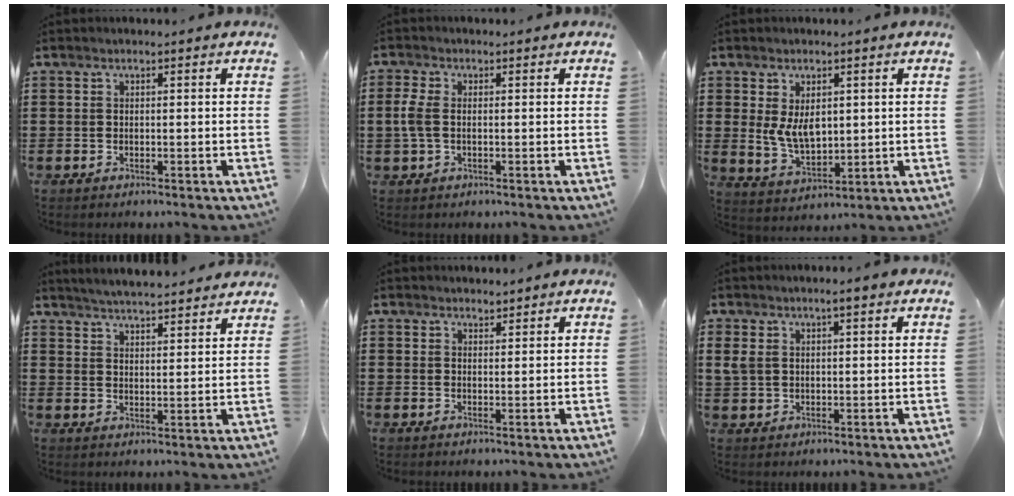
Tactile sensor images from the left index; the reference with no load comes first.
{"total": 3.6, "force": [-0.2, 2.0, 3.0], "torque": [-0.082, -0.001, -0.010]}
{"total": 5.7, "force": [1.2, 3.6, 4.2], "torque": [-0.079, -0.001, 0.017]}
{"total": 4.2, "force": [4.1, -0.5, 0.5], "torque": [-0.025, -0.020, 0.073]}
{"total": 1.5, "force": [1.5, 0.5, 0.0], "torque": [-0.003, 0.004, 0.029]}
{"total": 3.6, "force": [1.9, 1.6, 2.6], "torque": [-0.058, 0.006, 0.033]}